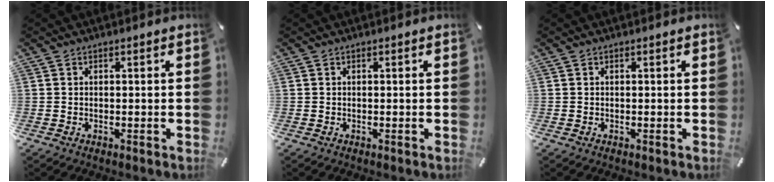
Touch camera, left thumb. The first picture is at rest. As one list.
[{"total": 0.0}, {"total": 0.0}]